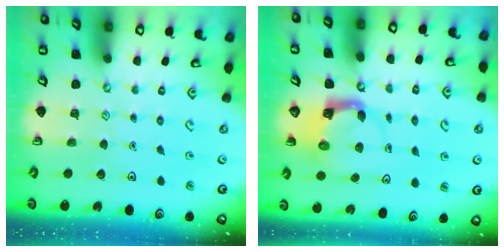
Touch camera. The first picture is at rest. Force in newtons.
{"total": 3.9, "press": 3.8, "slide": 0.6}